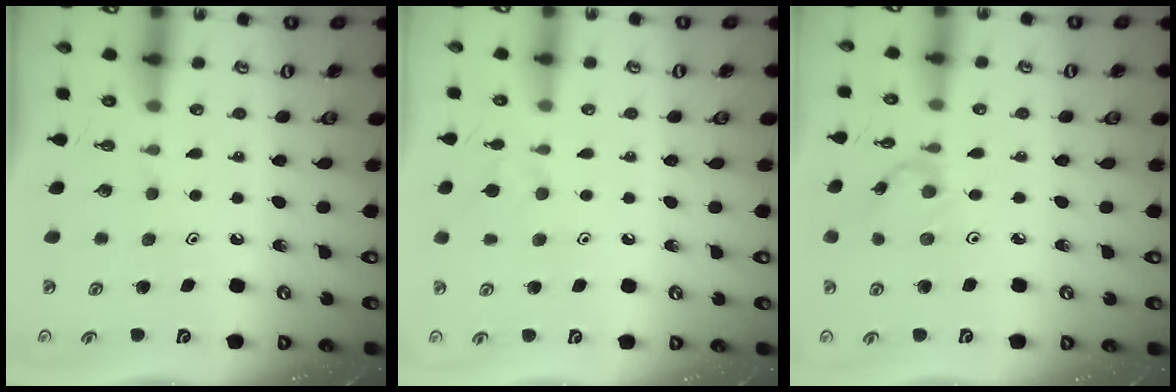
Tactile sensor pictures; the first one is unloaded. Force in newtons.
{"total": 5.9, "press": 5.8, "slide": 0.8}
{"total": 0.9, "press": 0.8, "slide": 0.3}